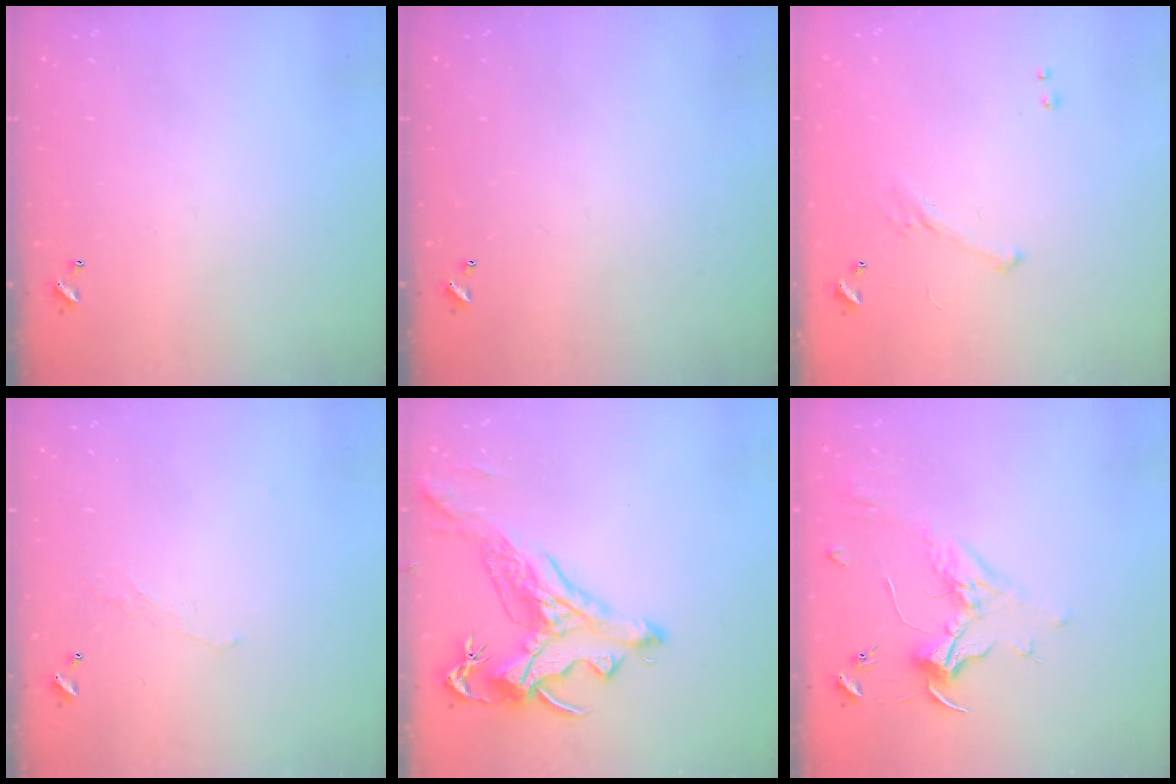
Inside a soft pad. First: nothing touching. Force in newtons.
{"total": 0.0}
{"total": 4.0, "press": 3.9, "slide": 1.0}
{"total": 0.6, "press": 0.2, "slide": 0.6}
{"total": 2.2, "press": 1.7, "slide": 1.3}
{"total": 2.0, "press": 1.9, "slide": 0.7}